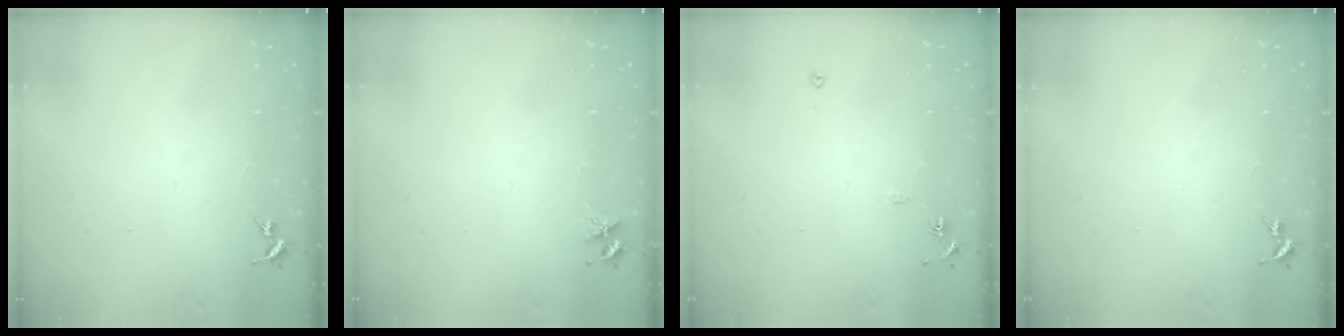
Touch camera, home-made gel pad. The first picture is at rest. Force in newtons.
{"total": 3.8, "press": 3.8, "slide": 0.5}
{"total": 6.7, "press": 6.6, "slide": 0.7}
{"total": 0.0}